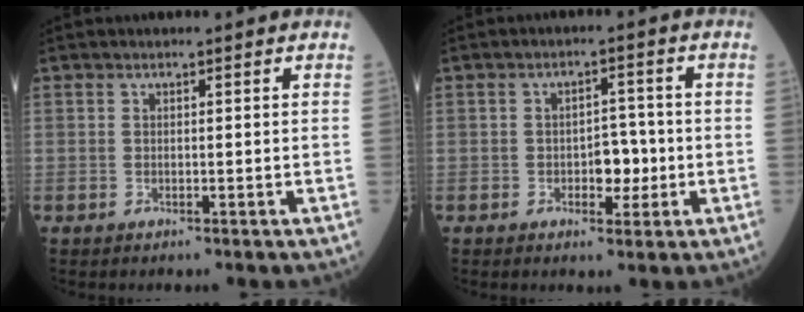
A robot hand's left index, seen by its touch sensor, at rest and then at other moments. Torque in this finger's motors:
{"motor_torque": [0.27, 0.24, 0.04, 0.03]}